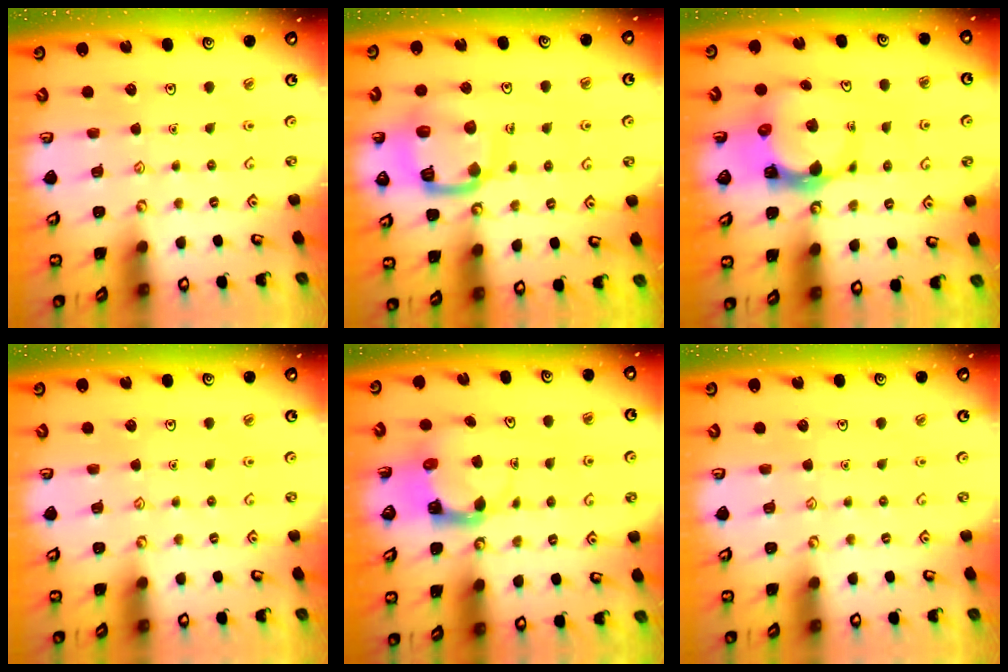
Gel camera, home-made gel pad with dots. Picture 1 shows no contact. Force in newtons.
{"total": 15.9, "press": 15.8, "slide": 1.7}
{"total": 7.4, "press": 7.3, "slide": 1.1}
{"total": 0.0}
{"total": 4.0, "press": 3.9, "slide": 0.4}
{"total": 0.0}